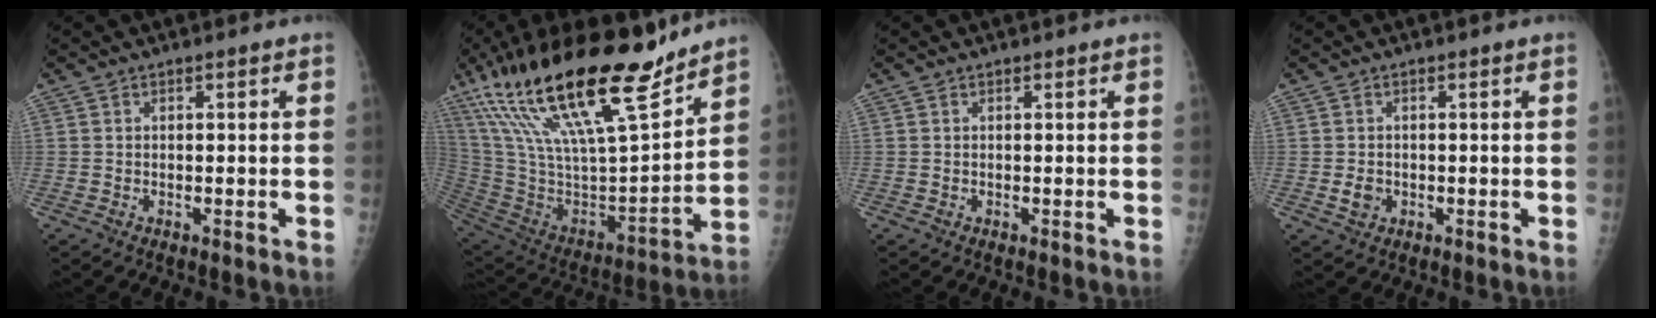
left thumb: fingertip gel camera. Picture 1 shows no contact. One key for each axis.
{"total": 31.5, "fx": 20.9, "fy": 8.9, "fz": 21.8, "tx": -0.376, "ty": -0.066, "tz": 0.366}
{"total": 0.0}
{"total": 2.3, "fx": -0.4, "fy": 1.9, "fz": 1.1, "tx": -0.012, "ty": 0.001, "tz": -0.002}